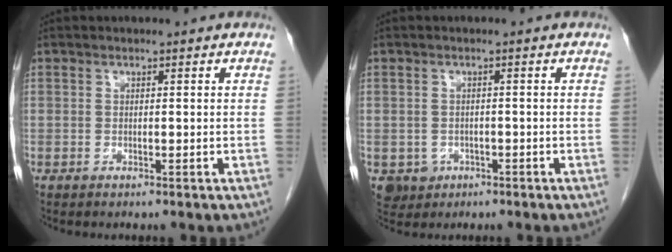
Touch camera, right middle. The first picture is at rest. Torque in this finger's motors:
{"motor_torque": [0.31, -0.06, 0.00, 0.00]}